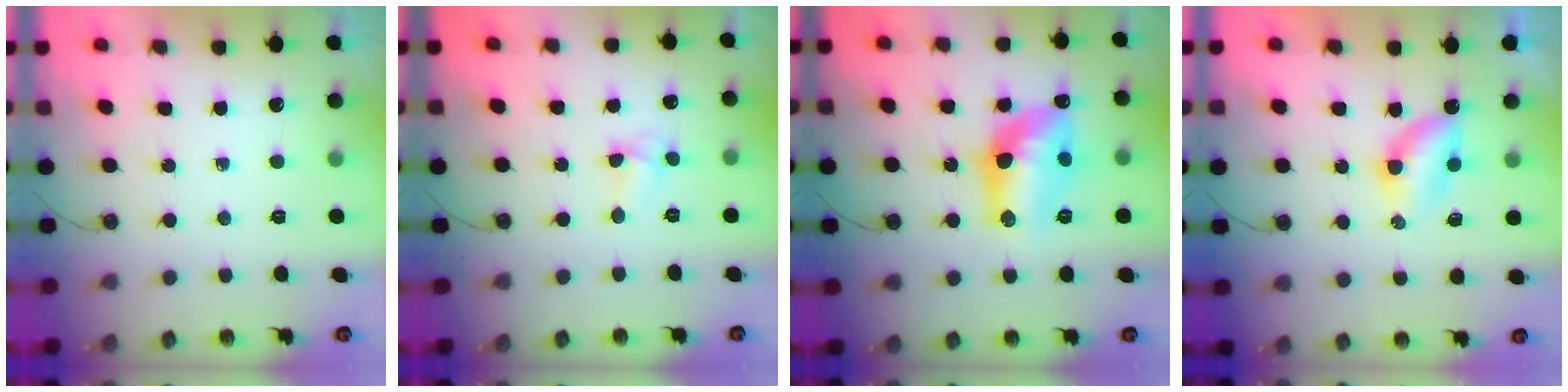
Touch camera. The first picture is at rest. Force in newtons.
{"total": 3.7, "press": 3.7, "slide": 0.5}
{"total": 12.9, "press": 12.9, "slide": 0.9}
{"total": 4.6, "press": 4.6, "slide": 0.5}